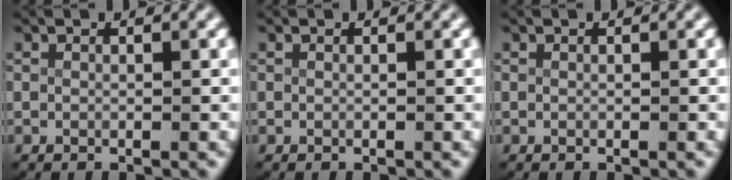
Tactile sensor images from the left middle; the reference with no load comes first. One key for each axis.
{"total": 0.0}
{"total": 0.0}